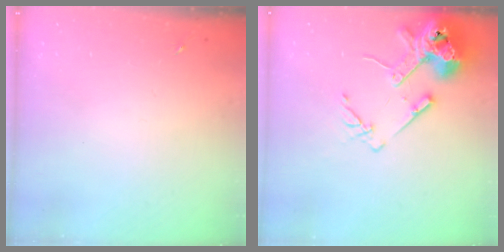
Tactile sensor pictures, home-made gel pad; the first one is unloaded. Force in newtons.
{"total": 15.2, "press": 14.9, "slide": 2.8}